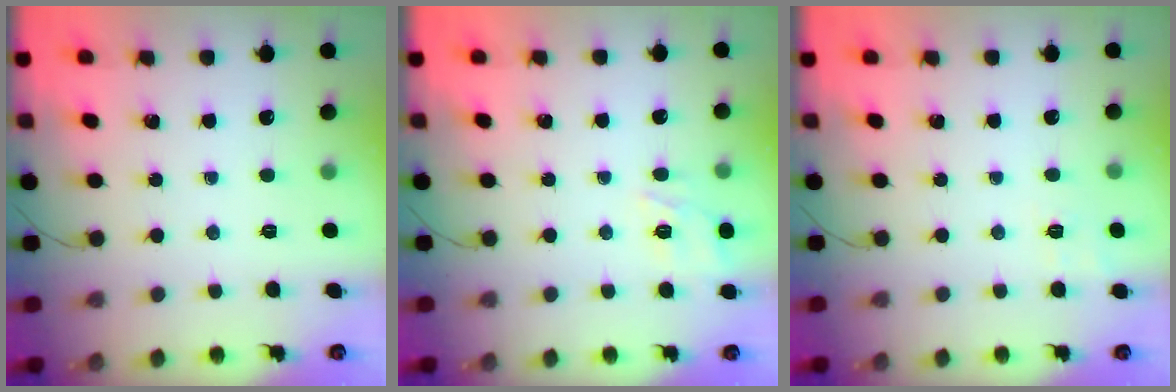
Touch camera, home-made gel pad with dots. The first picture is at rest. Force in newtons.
{"total": 9.1, "press": 8.9, "slide": 1.6}
{"total": 5.5, "press": 5.2, "slide": 1.9}